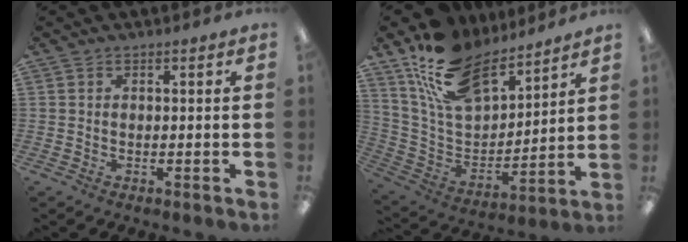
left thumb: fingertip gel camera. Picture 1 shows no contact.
{"total": 19.4, "force": [14.5, 9.4, 8.9], "torque": [-0.189, -0.078, 0.270]}